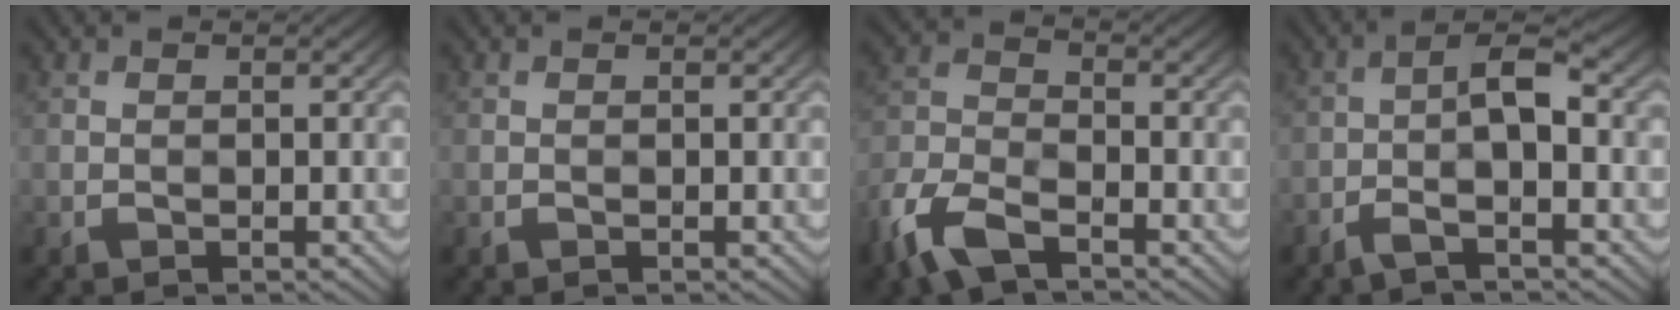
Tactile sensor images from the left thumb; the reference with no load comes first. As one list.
[{"total": 0.0}, {"total": 8.2, "force": [-4.6, 4.0, 5.5], "torque": [-0.126, -0.009, -0.112]}, {"total": 4.4, "force": [-0.6, 1.1, 4.3], "torque": [-0.072, 0.015, -0.018]}]